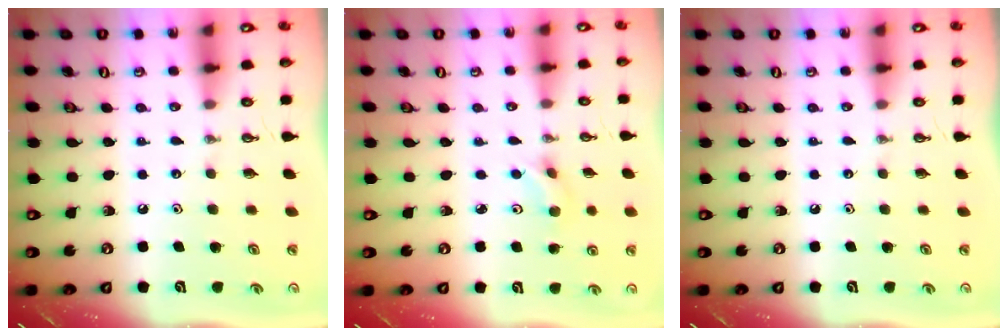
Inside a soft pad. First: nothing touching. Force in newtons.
{"total": 3.5, "press": 3.4, "slide": 0.8}
{"total": 0.0}